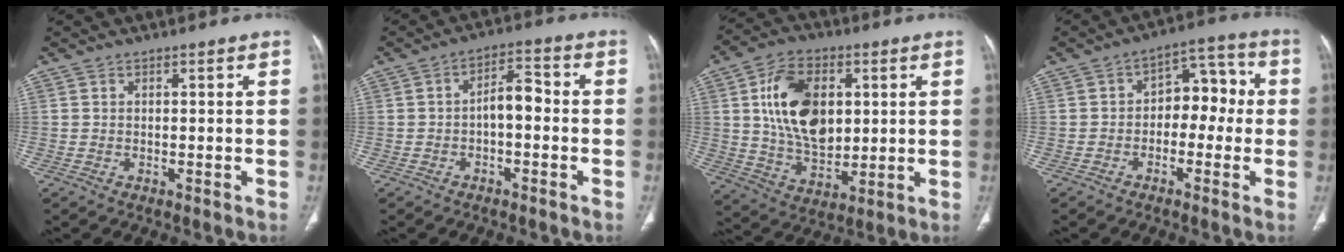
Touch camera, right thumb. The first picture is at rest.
{"total": 5.7, "force": [-1.0, 2.9, 4.8], "torque": [-0.066, 0.030, -0.023]}
{"total": 16.2, "force": [4.1, 10.1, 12.1], "torque": [-0.187, -0.018, 0.081]}
{"total": 9.0, "force": [-0.7, 6.0, 6.6], "torque": [-0.048, 0.043, -0.023]}